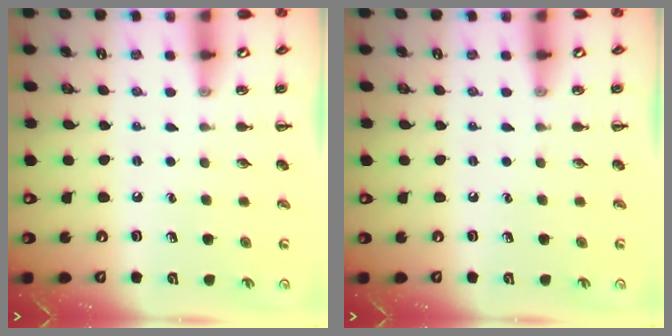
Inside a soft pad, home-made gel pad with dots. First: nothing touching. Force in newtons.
{"total": 0.0}